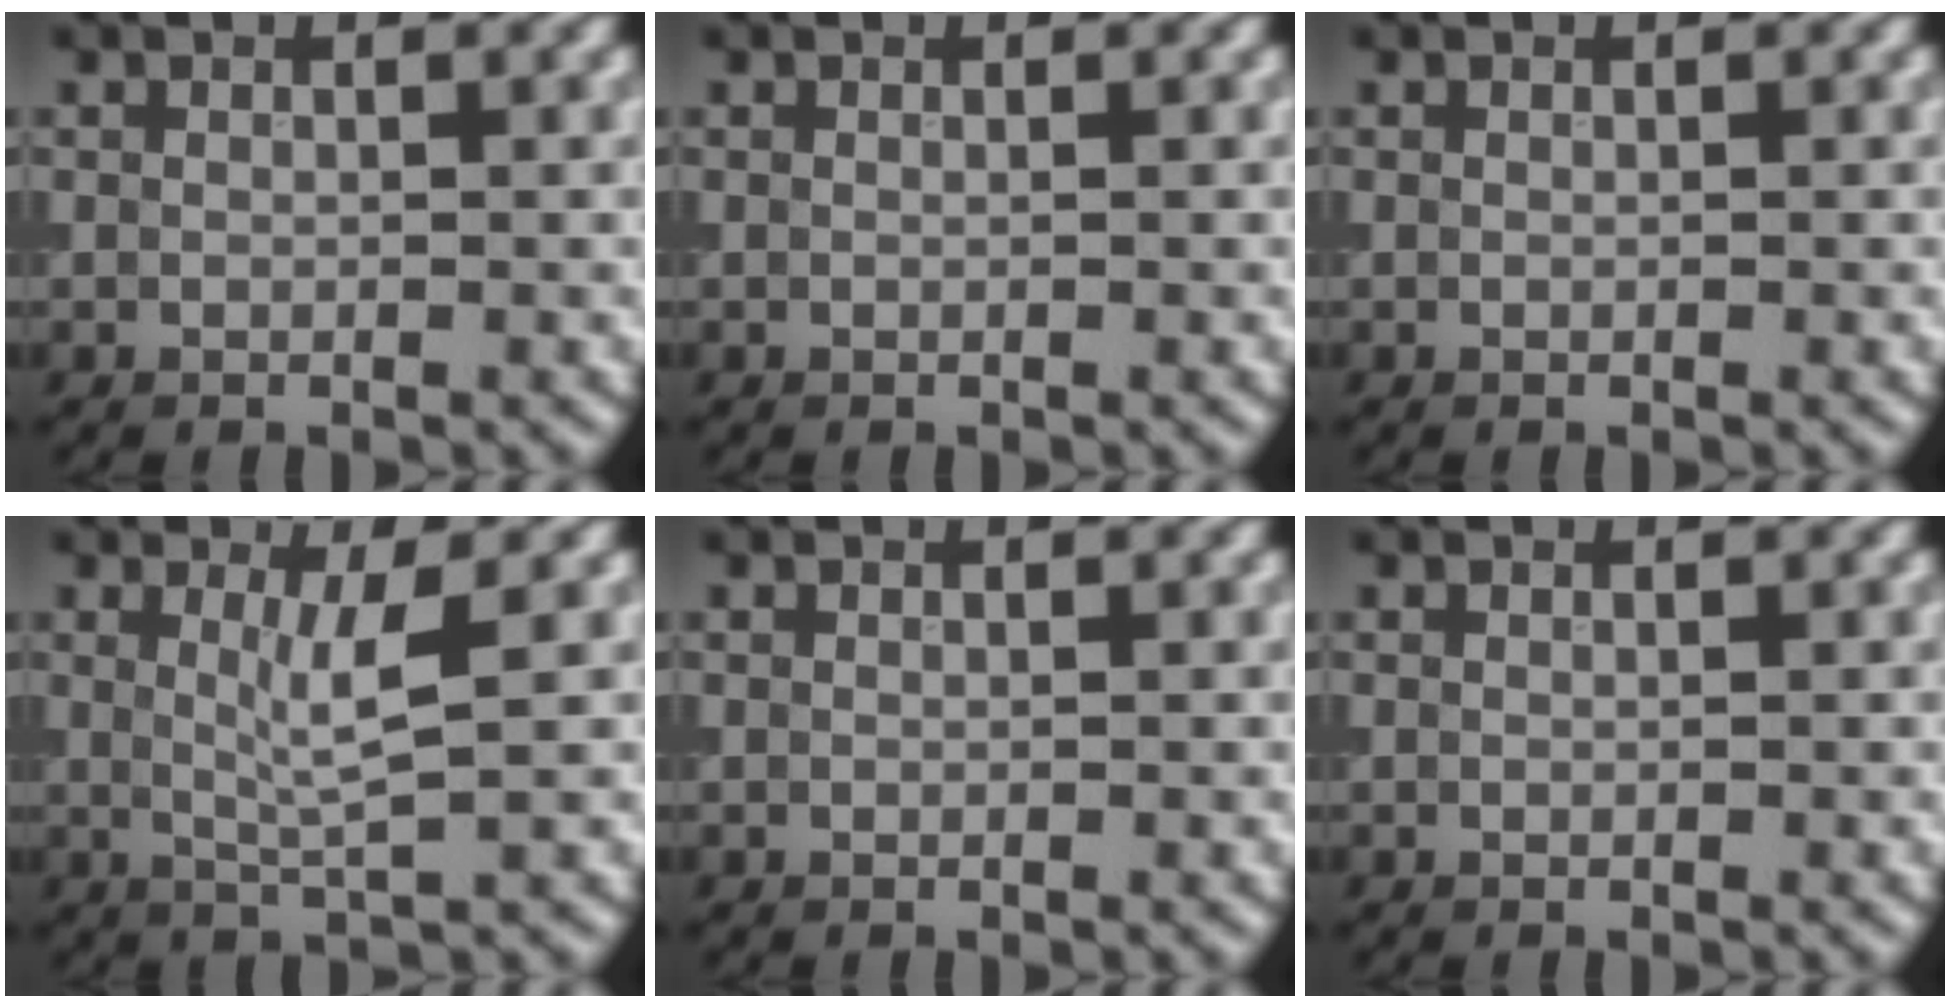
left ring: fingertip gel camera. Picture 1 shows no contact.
{"total": 0.0}
{"total": 0.0}
{"total": 3.1, "force": [0.7, 0.5, 2.9], "torque": [-0.053, -0.006, 0.013]}
{"total": 0.0}
{"total": 0.0}